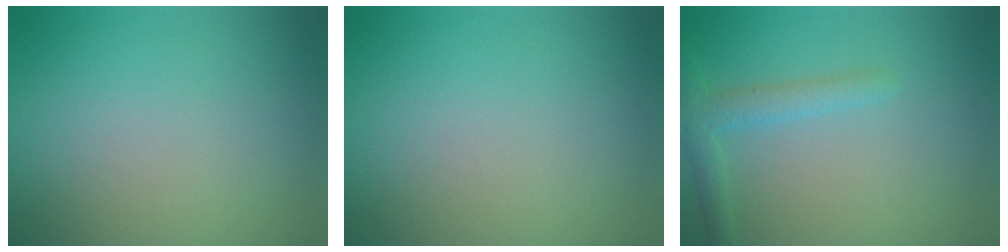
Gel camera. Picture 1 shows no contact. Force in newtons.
{"total": 0.0}
{"total": 2.3, "press": 2.3, "slide": 0.1}